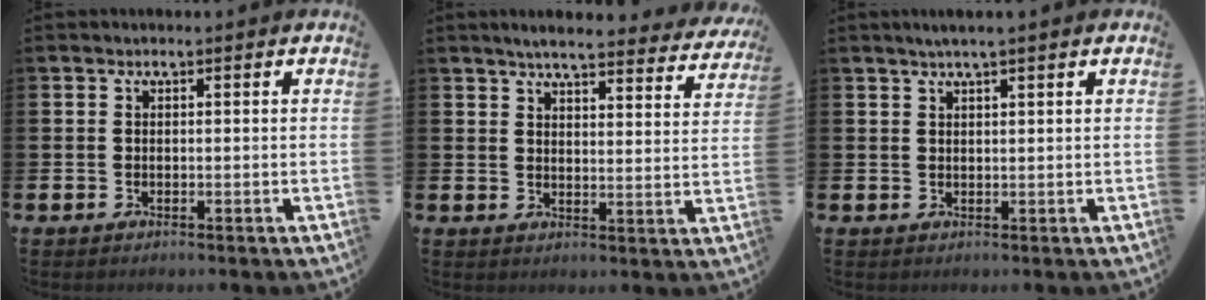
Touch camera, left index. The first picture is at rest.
{"total": 5.1, "force": [4.8, 0.4, 1.7], "torque": [-0.037, -0.032, 0.080]}
{"total": 1.9, "force": [1.6, -0.1, 1.1], "torque": [-0.026, 0.005, 0.029]}